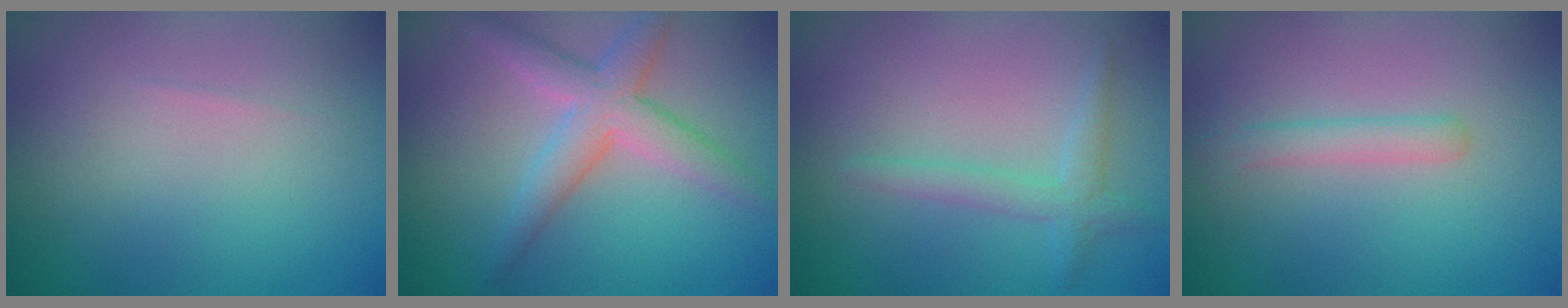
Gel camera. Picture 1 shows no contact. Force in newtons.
{"total": 4.3, "press": 4.3, "slide": 0.1}
{"total": 2.0, "press": 2.0, "slide": 0.1}
{"total": 1.8, "press": 1.8, "slide": 0.1}